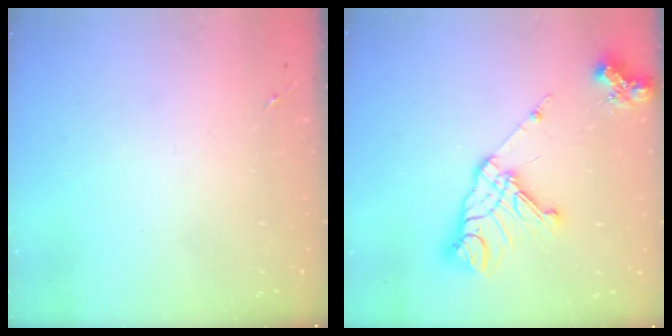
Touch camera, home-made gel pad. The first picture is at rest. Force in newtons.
{"total": 18.6, "press": 18.5, "slide": 2.1}